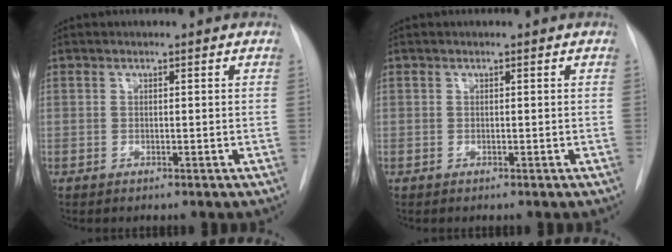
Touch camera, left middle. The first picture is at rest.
{"total": 0.0}